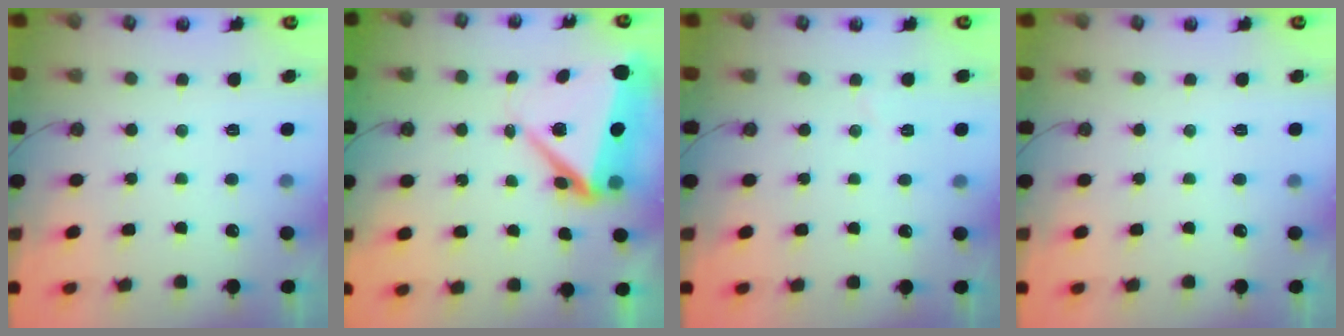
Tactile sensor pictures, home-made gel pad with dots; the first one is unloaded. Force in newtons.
{"total": 10.3, "press": 10.2, "slide": 1.2}
{"total": 3.7, "press": 3.1, "slide": 2.1}
{"total": 0.0}